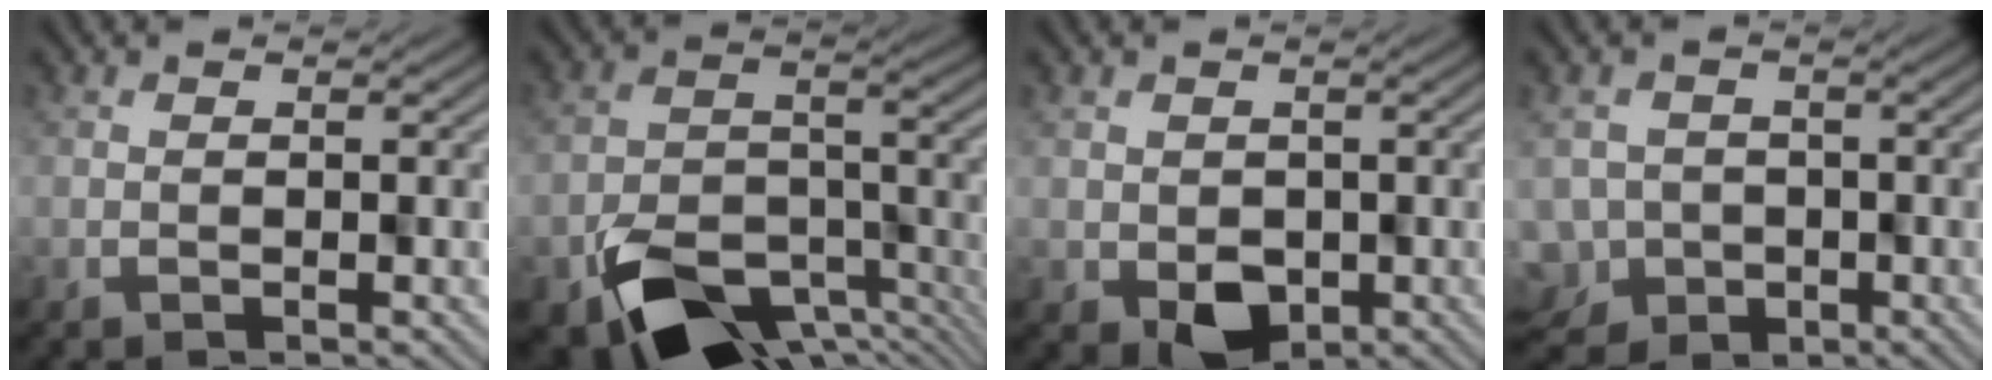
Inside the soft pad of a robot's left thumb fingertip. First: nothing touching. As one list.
[{"total": 12.0, "force": [-7.4, 6.4, 7.0], "torque": [-0.128, -0.028, -0.123]}, {"total": 3.9, "force": [-1.0, 3.2, 2.0], "torque": [-0.031, -0.017, -0.011]}, {"total": 6.4, "force": [-3.7, 5.1, 1.3], "torque": [-0.034, -0.022, -0.050]}]